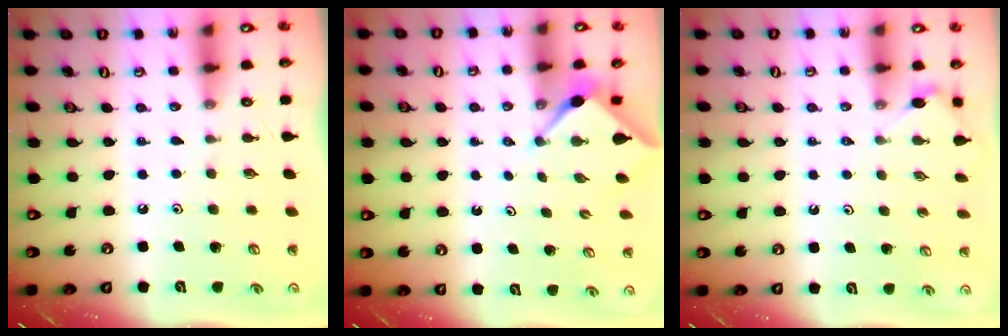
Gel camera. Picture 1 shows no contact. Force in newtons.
{"total": 3.0, "press": 2.9, "slide": 0.4}
{"total": 2.9, "press": 2.8, "slide": 0.5}